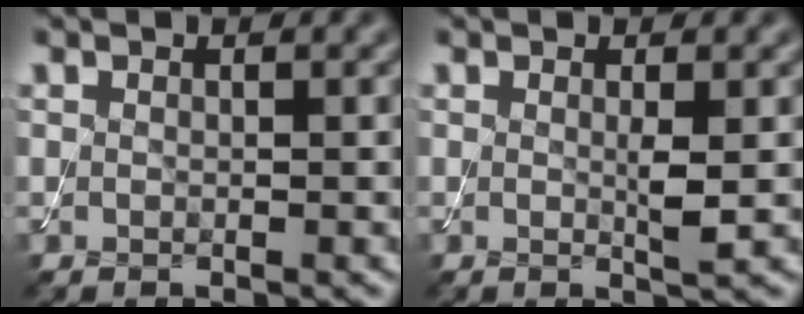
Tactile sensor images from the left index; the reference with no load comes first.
{"total": 1.5, "force": [0.1, 0.1, 1.5], "torque": [-0.027, -0.004, 0.000]}